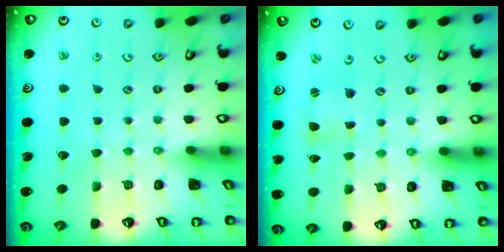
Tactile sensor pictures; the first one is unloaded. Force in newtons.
{"total": 0.6, "press": 0.5, "slide": 0.2}